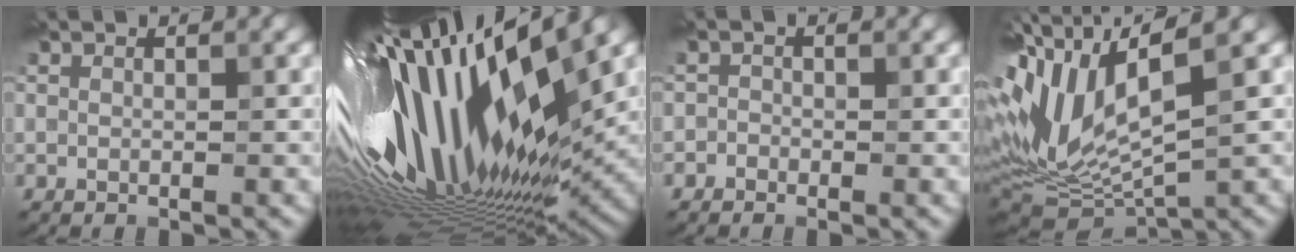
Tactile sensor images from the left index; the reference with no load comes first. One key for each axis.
{"total": 18.7, "fx": 2.0, "fy": 5.4, "fz": 17.8, "tx": -0.309, "ty": -0.010, "tz": 0.030}
{"total": 0.8, "fx": -0.5, "fy": 0.6, "fz": 0.0, "tx": 0.005, "ty": -0.002, "tz": -0.014}
{"total": 11.3, "fx": 1.9, "fy": 4.4, "fz": 10.3, "tx": -0.233, "ty": -0.002, "tz": 0.053}